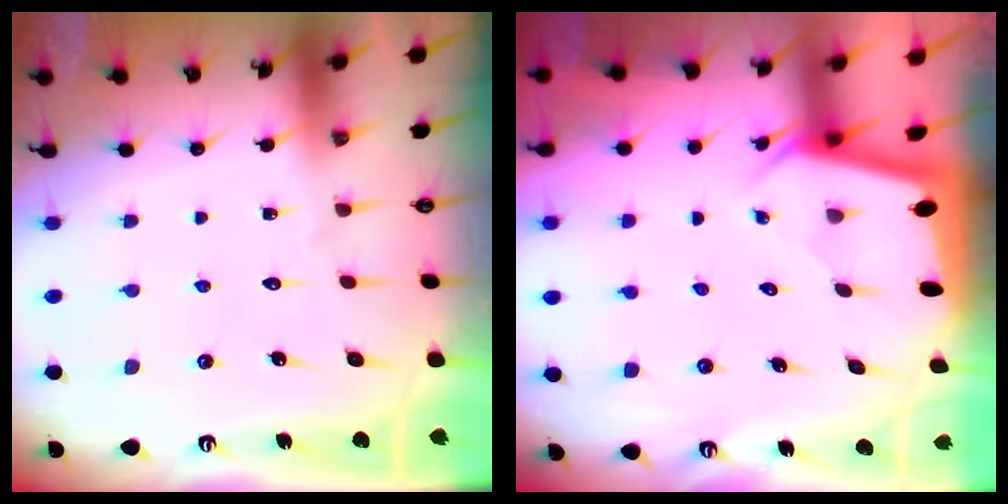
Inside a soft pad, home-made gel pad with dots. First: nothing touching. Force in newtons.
{"total": 1.9, "press": 1.9, "slide": 0.1}